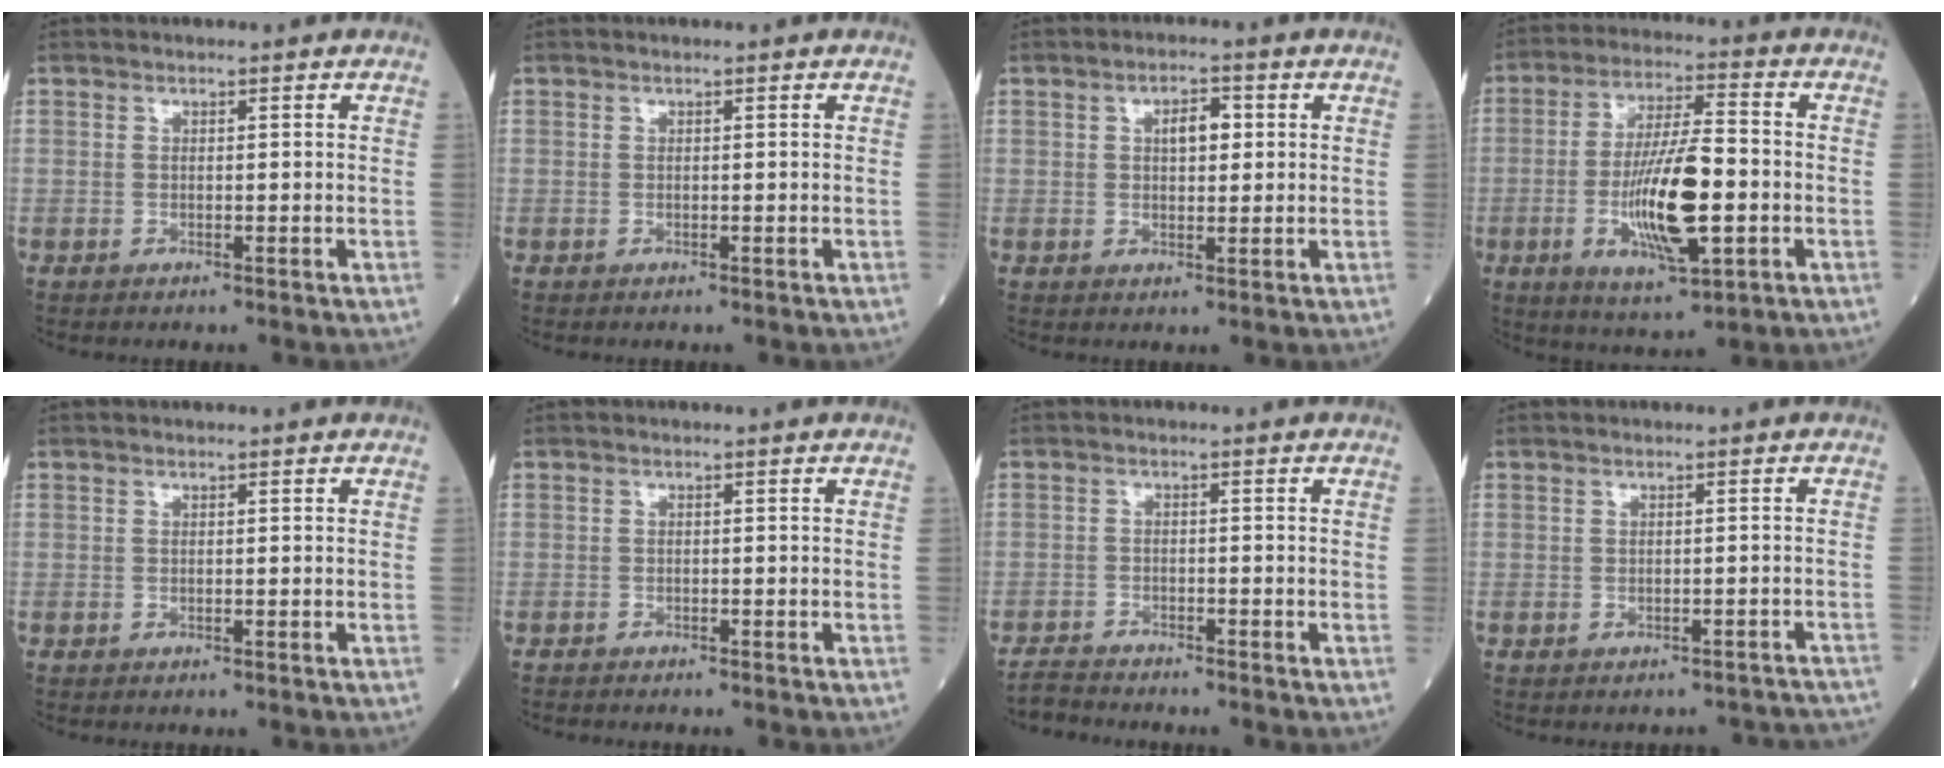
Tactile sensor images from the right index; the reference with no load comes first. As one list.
[{"total": 0.0}, {"total": 3.7, "force": [1.0, 1.7, 3.2], "torque": [-0.051, 0.007, 0.014]}, {"total": 13.8, "force": [-2.8, 2.8, 13.2], "torque": [-0.247, -0.006, -0.046]}, {"total": 0.0}, {"total": 1.4, "force": [-1.3, 0.2, 0.3], "torque": [-0.009, -0.003, -0.022]}, {"total": 3.3, "force": [-3.3, -0.1, -0.1], "torque": [0.004, -0.015, -0.062]}, {"total": 7.2, "force": [-6.8, 2.2, 1.0], "torque": [-0.004, 0.015, -0.062]}]